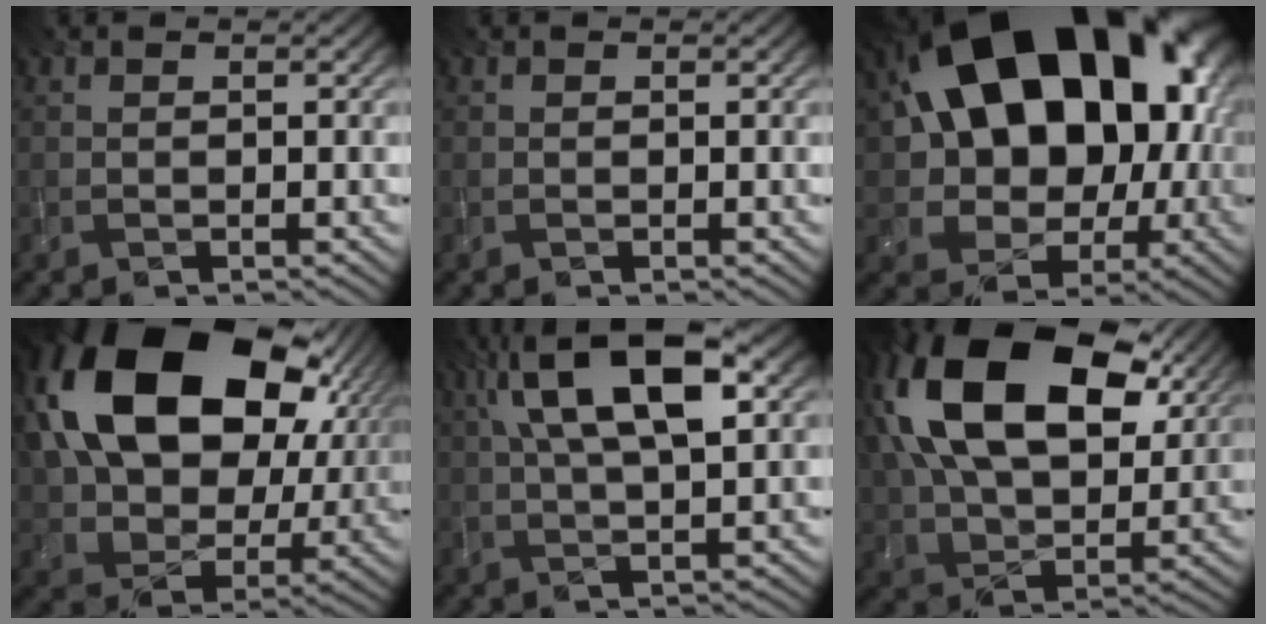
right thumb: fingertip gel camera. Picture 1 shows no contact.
{"total": 0.0}
{"total": 22.0, "force": [5.1, 15.9, 14.3], "torque": [-0.246, 0.009, 0.115]}
{"total": 21.2, "force": [6.5, 14.7, 13.8], "torque": [-0.299, 0.005, 0.143]}
{"total": 12.4, "force": [4.4, 4.6, 10.7], "torque": [-0.196, 0.011, 0.072]}
{"total": 20.6, "force": [7.8, 12.6, 14.3], "torque": [-0.310, 0.032, 0.136]}